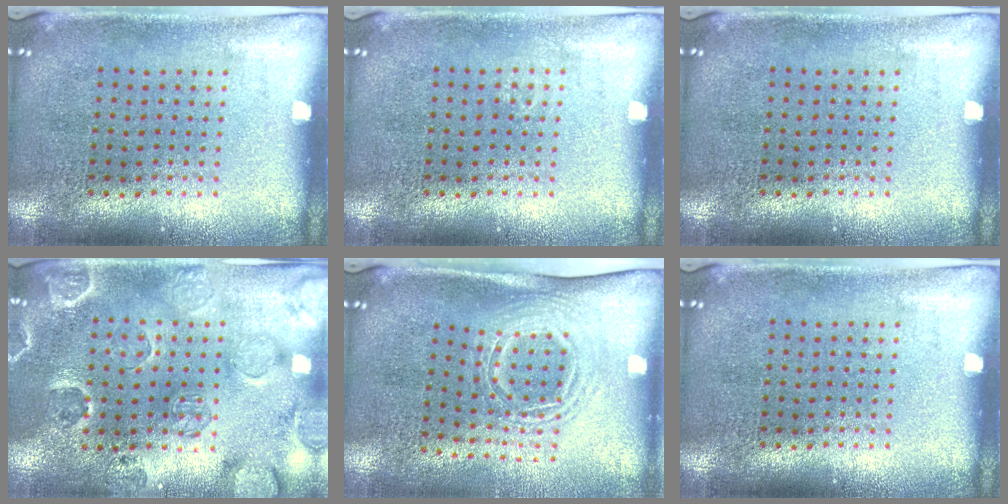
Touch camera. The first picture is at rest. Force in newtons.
{"total": 0.5, "press": 0.5, "slide": 0.2}
{"total": 0.0}
{"total": 2.5, "press": 2.1, "slide": 1.3}
{"total": 1.7, "press": 1.2, "slide": 1.1}
{"total": 0.0}